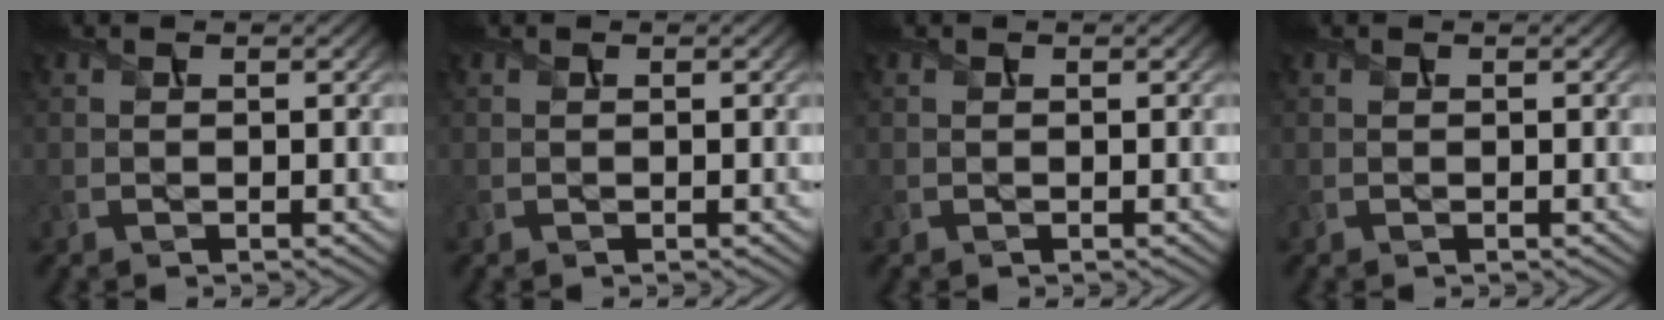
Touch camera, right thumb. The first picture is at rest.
{"total": 0.0}
{"total": 0.0}
{"total": 0.0}